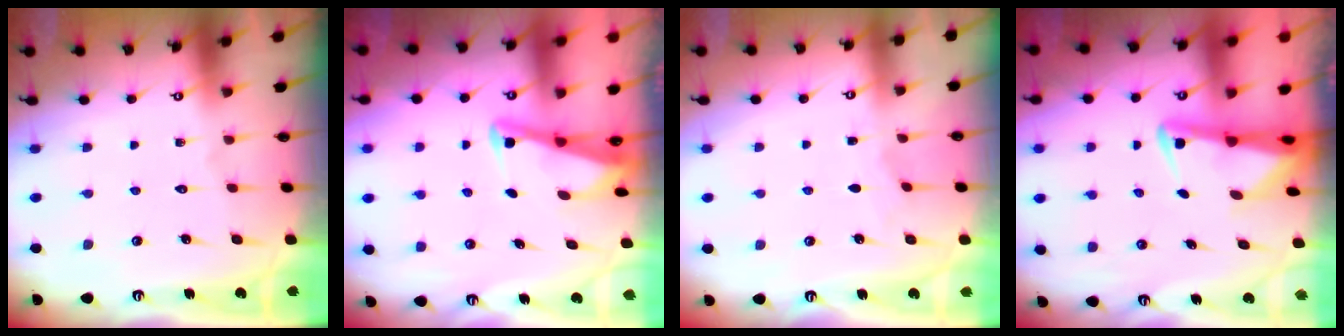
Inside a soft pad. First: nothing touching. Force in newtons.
{"total": 2.7, "press": 2.7, "slide": 0.3}
{"total": 2.4, "press": 2.4, "slide": 0.2}
{"total": 2.8, "press": 2.7, "slide": 0.6}